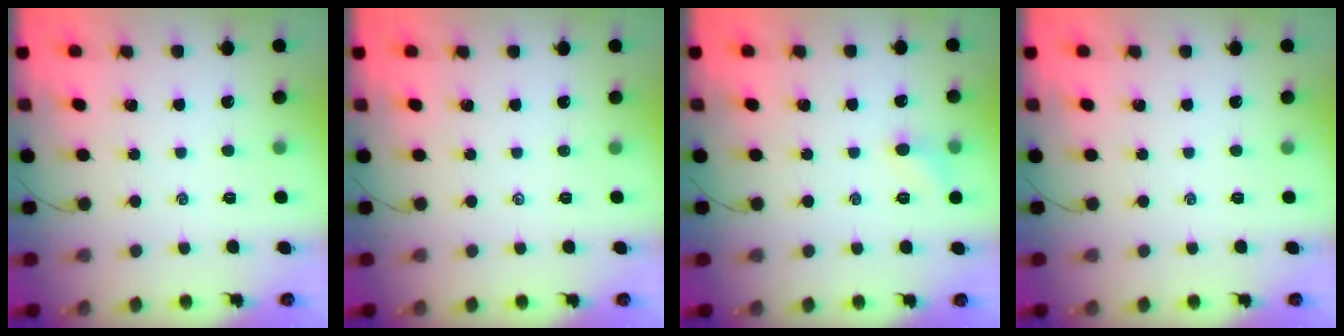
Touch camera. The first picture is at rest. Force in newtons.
{"total": 0.0}
{"total": 5.5, "press": 5.2, "slide": 1.9}
{"total": 0.0}